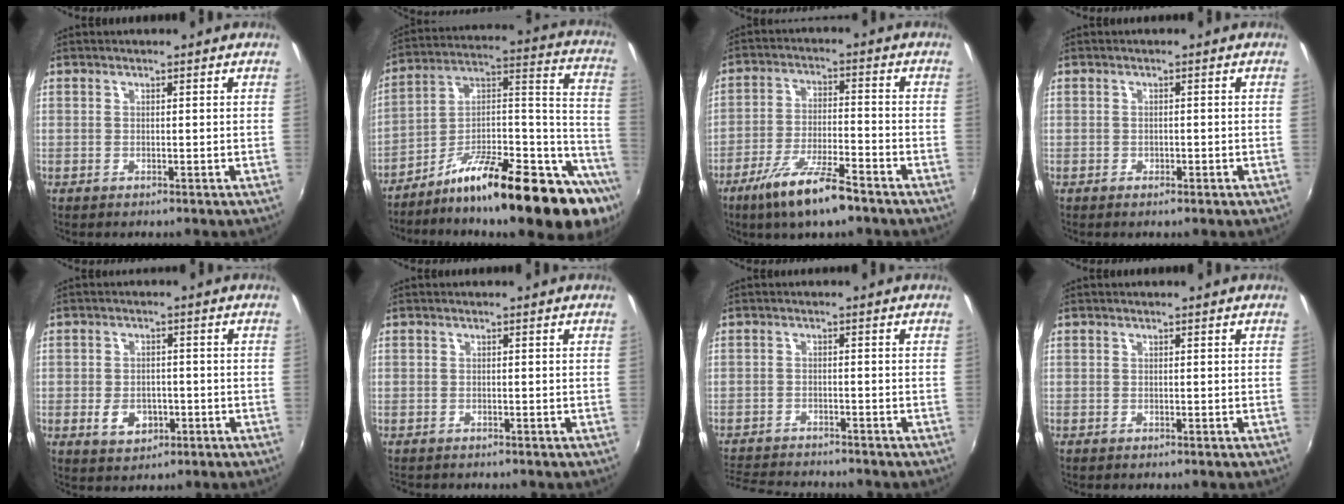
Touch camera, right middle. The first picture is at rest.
{"total": 25.6, "force": [-15.7, 5.9, 19.4], "torque": [-0.227, 0.012, -0.251]}
{"total": 11.2, "force": [-7.9, 2.1, 7.7], "torque": [-0.164, -0.018, -0.139]}
{"total": 1.2, "force": [-0.8, 0.8, 0.4], "torque": [-0.009, -0.003, -0.013]}
{"total": 5.4, "force": [-1.9, 3.9, 3.3], "torque": [-0.069, -0.003, -0.027]}
{"total": 1.0, "force": [-0.9, 0.5, 0.1], "torque": [-0.008, -0.001, -0.014]}
{"total": 9.4, "force": [-8.8, 2.0, 2.7], "torque": [-0.080, -0.008, -0.145]}
{"total": 0.0}